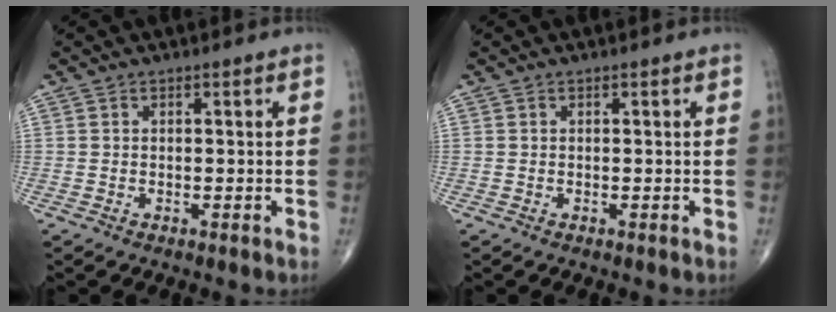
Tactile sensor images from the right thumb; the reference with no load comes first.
{"total": 0.0}